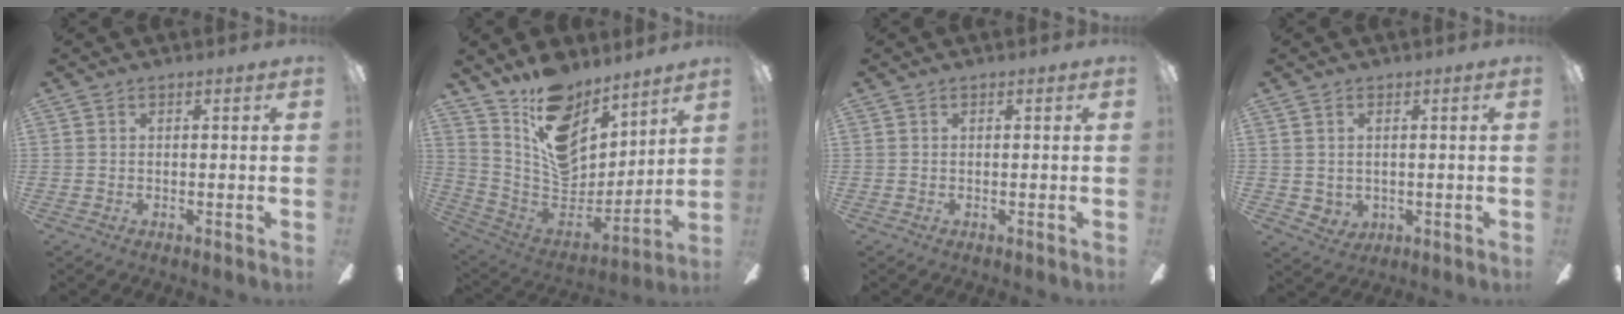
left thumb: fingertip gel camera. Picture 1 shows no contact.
{"total": 17.4, "force": [11.7, 9.9, 8.2], "torque": [-0.144, -0.082, 0.223]}
{"total": 0.0}
{"total": 2.8, "force": [1.4, 2.3, 0.7], "torque": [-0.020, -0.003, 0.028]}